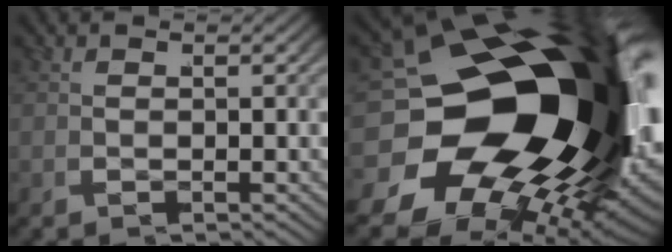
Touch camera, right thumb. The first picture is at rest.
{"total": 36.4, "force": [0.1, 21.8, 29.1], "torque": [-0.424, -0.062, 0.011]}